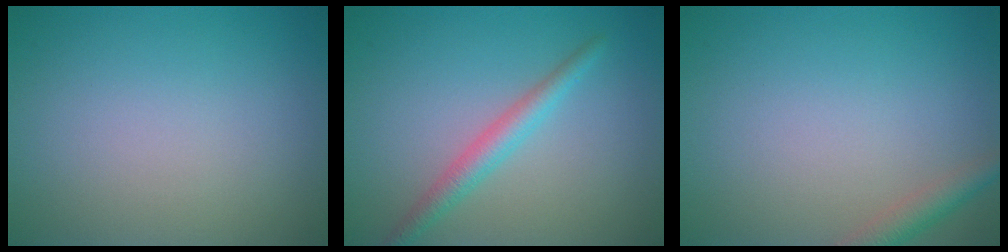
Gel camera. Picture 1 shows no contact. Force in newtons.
{"total": 2.5, "press": 2.5, "slide": 0.0}
{"total": 2.0, "press": 2.0, "slide": 0.1}